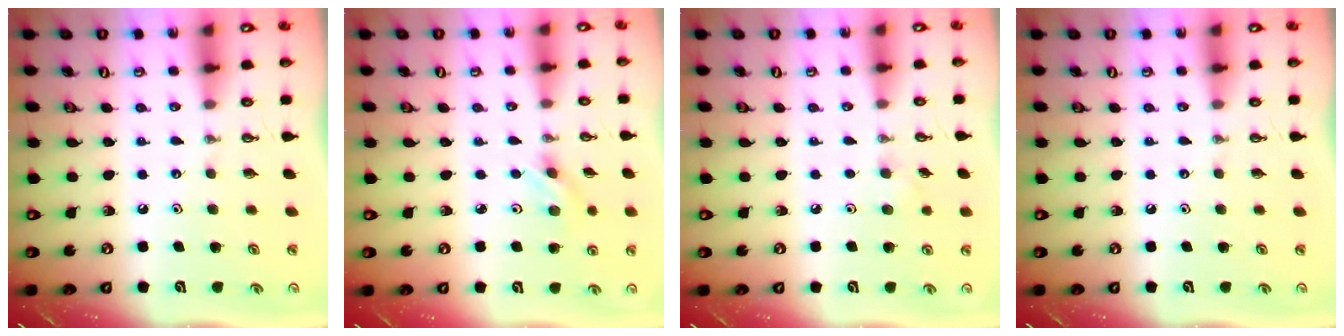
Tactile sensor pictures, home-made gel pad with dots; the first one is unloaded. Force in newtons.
{"total": 4.1, "press": 3.9, "slide": 1.3}
{"total": 4.6, "press": 4.4, "slide": 1.2}
{"total": 0.0}